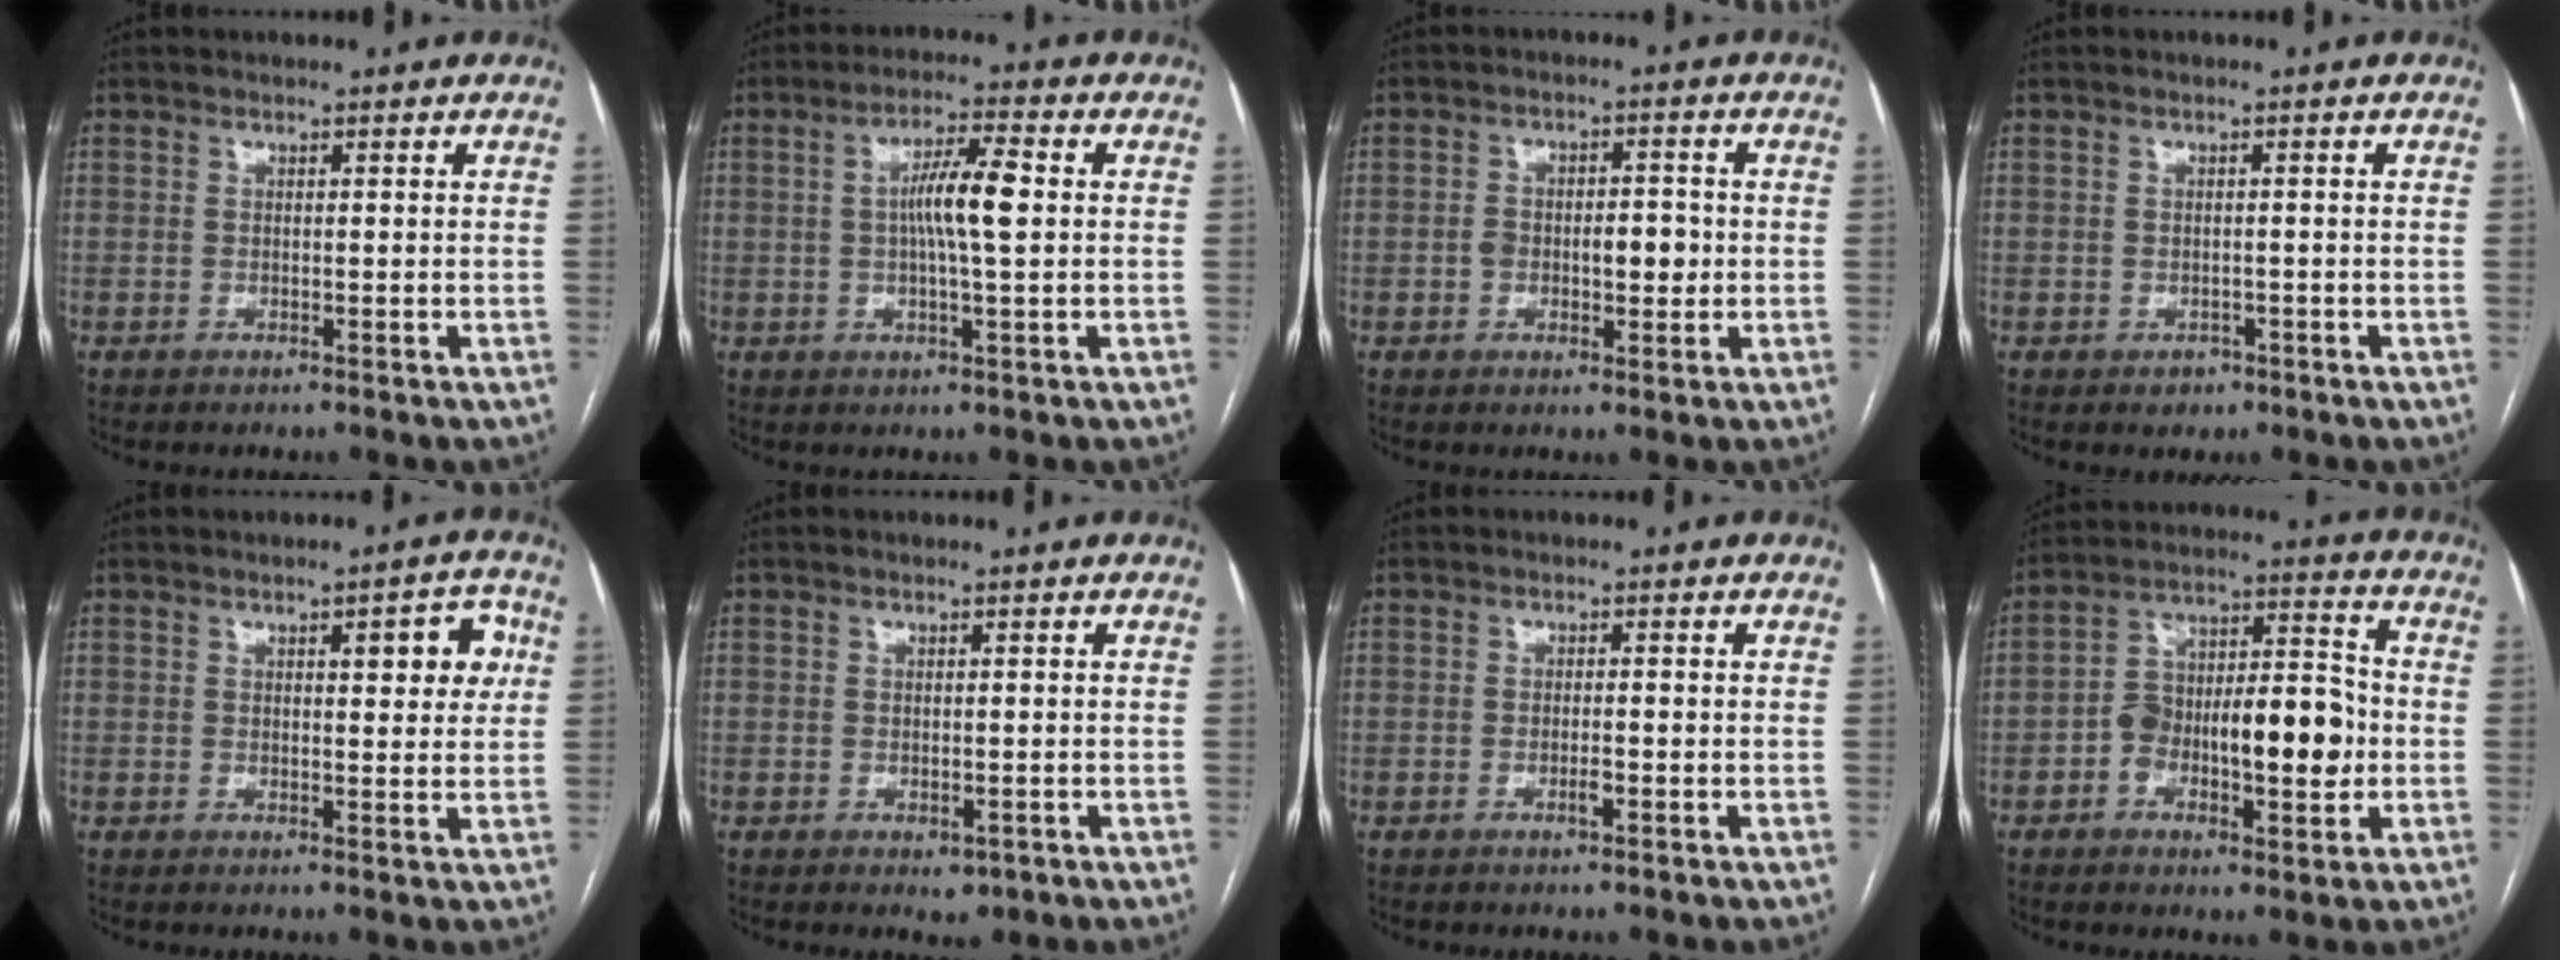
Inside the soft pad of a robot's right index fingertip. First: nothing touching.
{"total": 7.1, "force": [0.5, 0.5, 7.1], "torque": [-0.128, 0.008, 0.004]}
{"total": 5.4, "force": [-0.7, 2.8, 4.6], "torque": [-0.075, 0.015, -0.006]}
{"total": 1.8, "force": [-1.0, 1.4, 0.5], "torque": [-0.003, 0.004, -0.009]}
{"total": 5.7, "force": [1.8, 1.8, 5.1], "torque": [-0.057, 0.011, 0.020]}
{"total": 1.8, "force": [-0.8, 1.2, 1.1], "torque": [-0.007, 0.001, -0.002]}
{"total": 1.5, "force": [-0.7, 0.3, 1.4], "torque": [-0.026, 0.000, -0.012]}
{"total": 14.5, "force": [-3.0, 5.3, 13.2], "torque": [-0.214, 0.034, -0.042]}